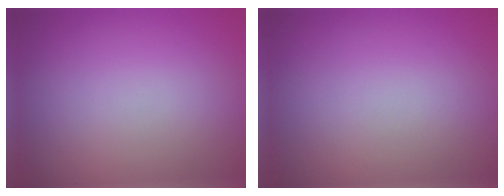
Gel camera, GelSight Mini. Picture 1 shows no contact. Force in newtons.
{"total": 0.0}